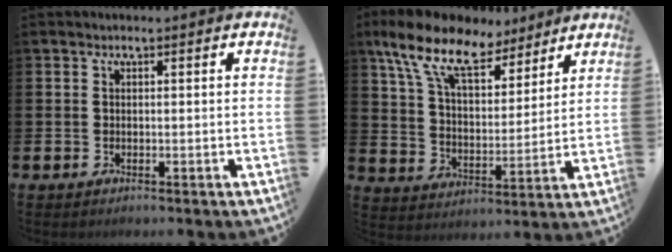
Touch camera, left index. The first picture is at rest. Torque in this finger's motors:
{"motor_torque": [2.14, 0.00, 1.05, 0.21]}